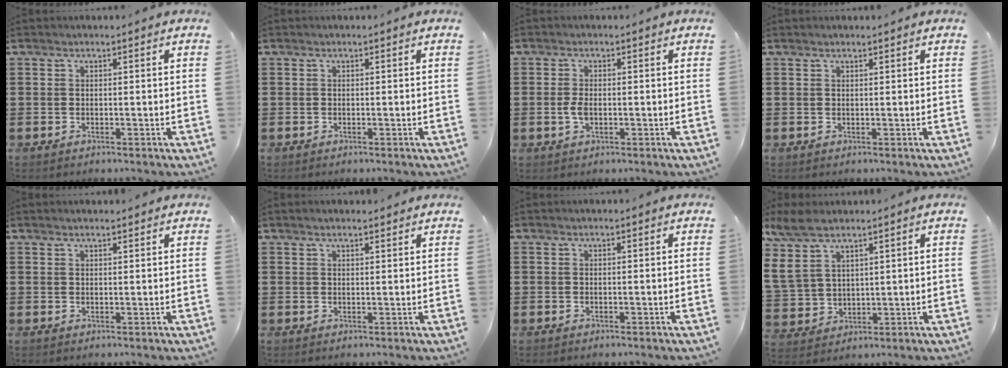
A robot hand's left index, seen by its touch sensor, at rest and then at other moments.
{"total": 0.0}
{"total": 2.5, "force": [-0.3, 1.2, 2.2], "torque": [-0.057, -0.004, -0.010]}
{"total": 0.5, "force": [0.5, 0.0, 0.3], "torque": [-0.006, -0.001, 0.009]}
{"total": 1.1, "force": [1.0, 0.0, 0.5], "torque": [-0.011, 0.000, 0.019]}
{"total": 1.5, "force": [1.3, 0.1, 0.7], "torque": [-0.015, 0.001, 0.024]}
{"total": 0.0}
{"total": 7.2, "force": [4.5, 4.1, 3.9], "torque": [-0.106, -0.001, 0.084]}